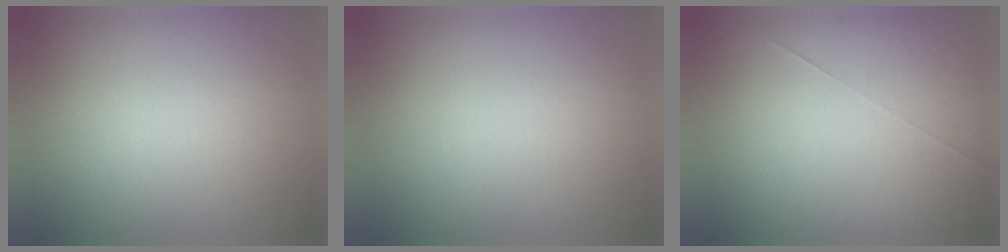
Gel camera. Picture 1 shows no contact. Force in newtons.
{"total": 0.0}
{"total": 1.0}